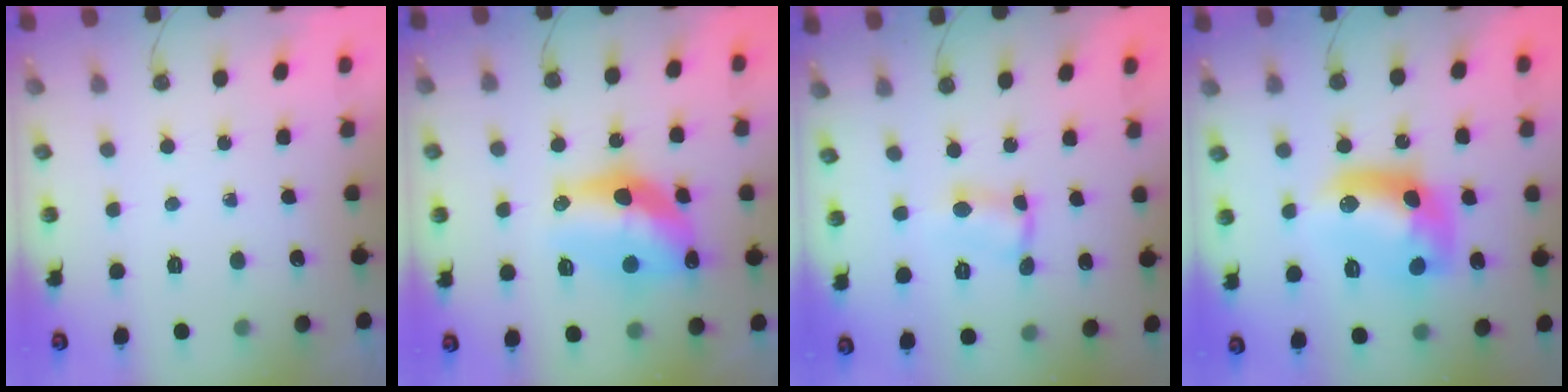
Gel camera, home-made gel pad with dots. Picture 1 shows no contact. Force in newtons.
{"total": 14.6, "press": 14.5, "slide": 1.4}
{"total": 2.9, "press": 1.4, "slide": 2.5}
{"total": 13.0, "press": 13.0, "slide": 0.8}